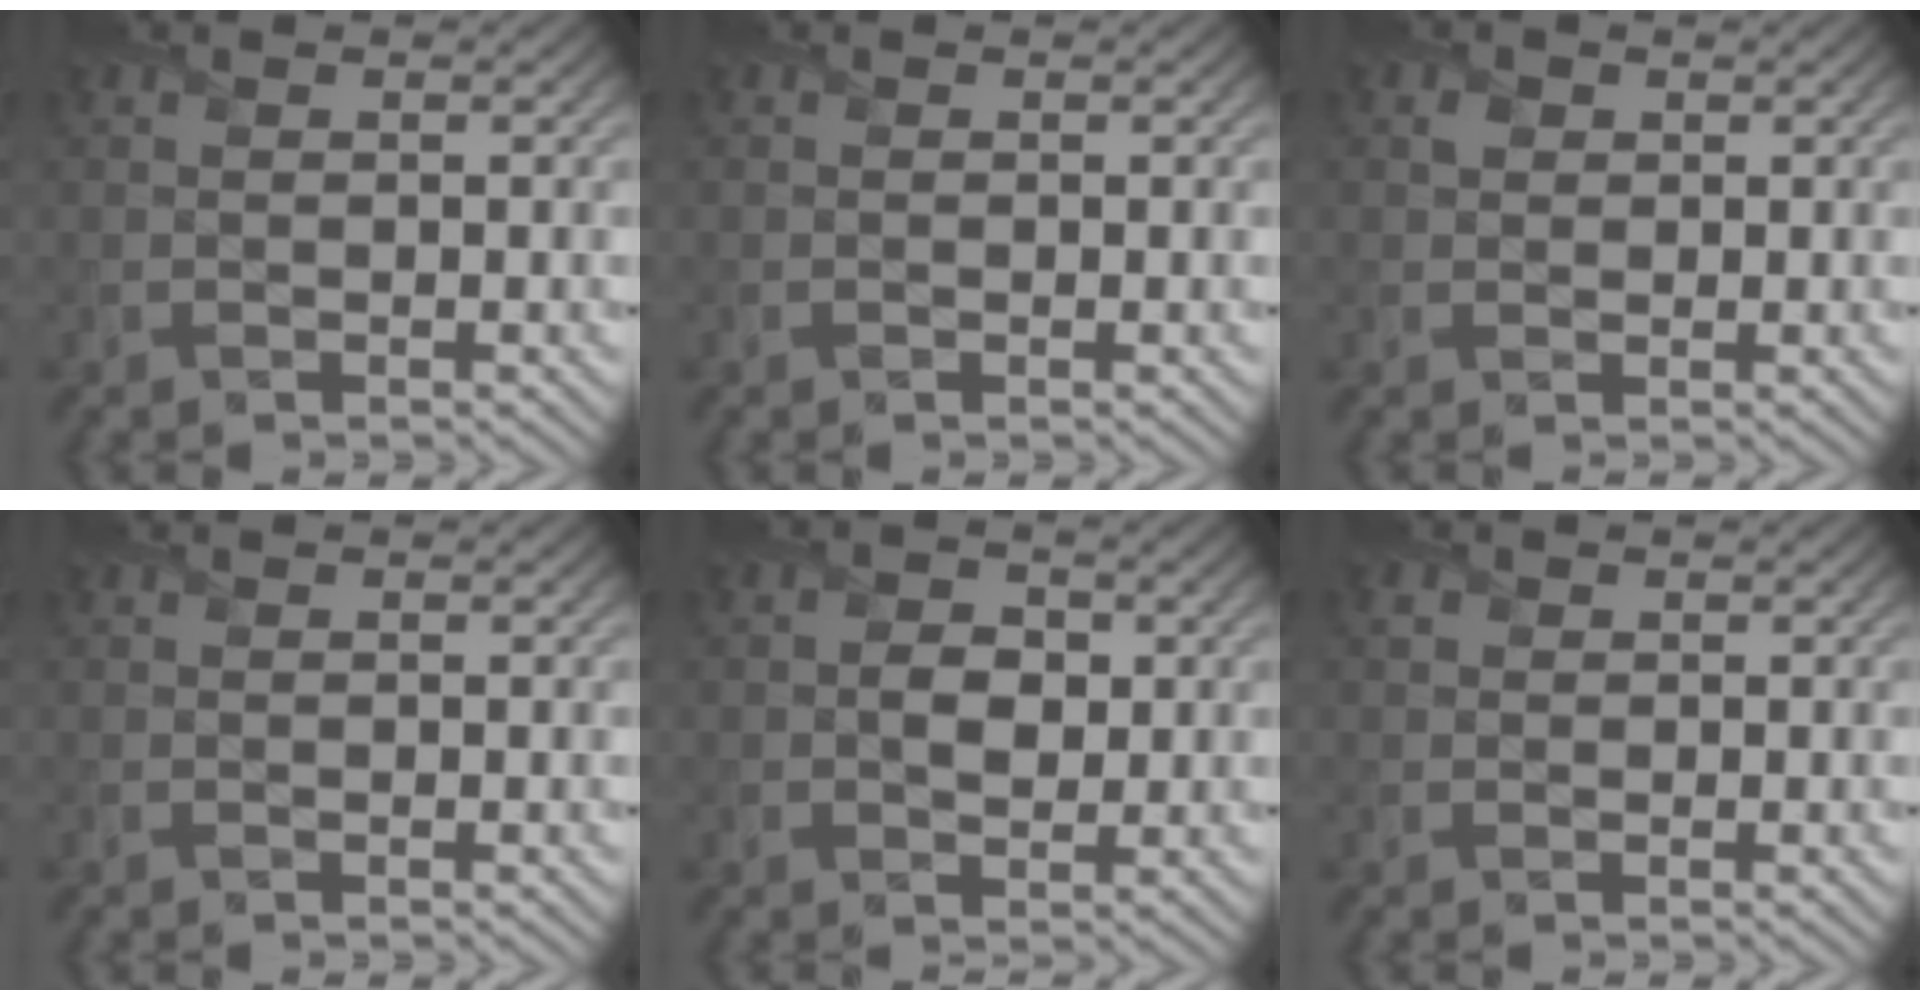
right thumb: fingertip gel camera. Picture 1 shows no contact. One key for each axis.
{"total": 0.0}
{"total": 1.1, "fx": 0.4, "fy": 1.0, "fz": 0.2, "tx": -0.001, "ty": -0.001, "tz": 0.005}
{"total": 0.0}
{"total": 2.6, "fx": 0.0, "fy": 2.0, "fz": 1.7, "tx": -0.029, "ty": -0.005, "tz": -0.004}
{"total": 0.8, "fx": 0.3, "fy": 0.7, "fz": 0.1, "tx": -0.001, "ty": 0.002, "tz": 0.004}